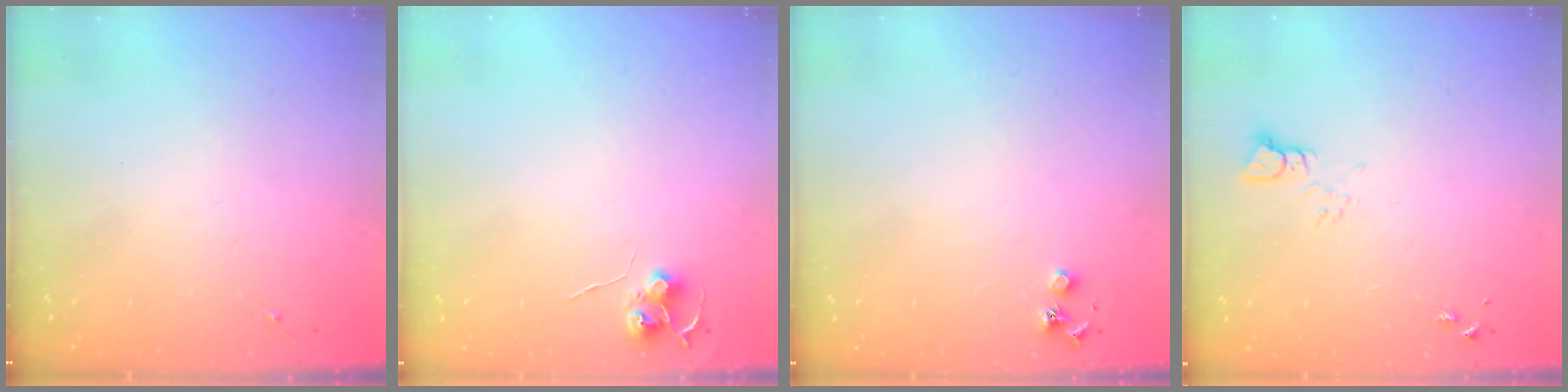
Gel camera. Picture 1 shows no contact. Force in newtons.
{"total": 6.4, "press": 6.3, "slide": 0.6}
{"total": 3.6, "press": 3.5, "slide": 0.5}
{"total": 4.0, "press": 3.9, "slide": 0.3}